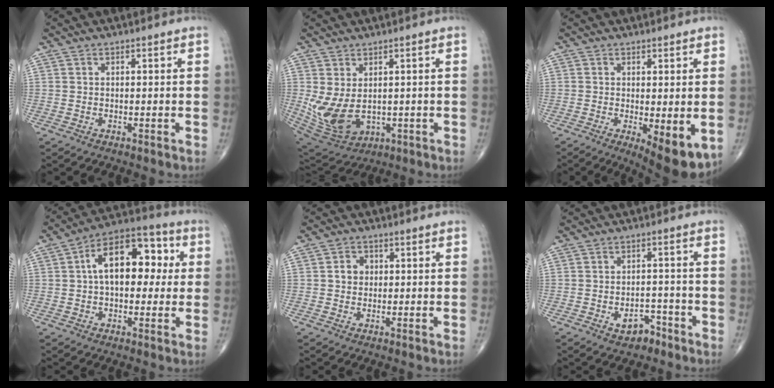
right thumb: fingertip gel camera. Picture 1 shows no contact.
{"total": 9.9, "force": [0.0, 6.3, 7.7], "torque": [-0.151, -0.012, 0.024]}
{"total": 8.7, "force": [-2.2, 2.7, 7.9], "torque": [-0.109, -0.024, -0.027]}
{"total": 15.8, "force": [2.5, 9.2, 12.6], "torque": [-0.165, 0.034, 0.028]}
{"total": 3.2, "force": [0.3, 2.8, 1.5], "torque": [-0.010, 0.006, 0.001]}
{"total": 4.6, "force": [-2.7, 2.9, 2.3], "torque": [-0.016, 0.025, -0.037]}